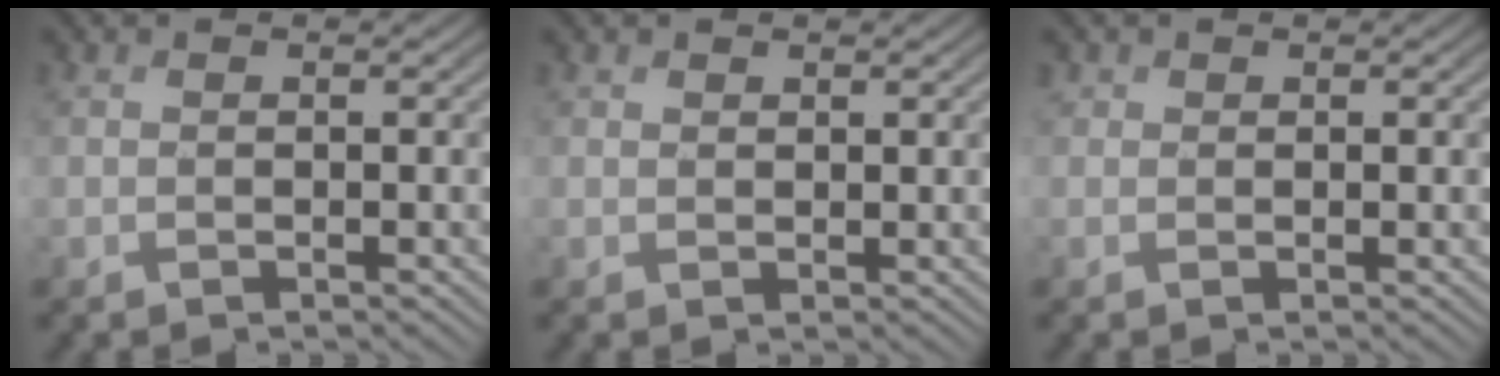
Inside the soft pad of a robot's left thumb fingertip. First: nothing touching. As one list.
[{"total": 0.8, "force": [0.7, 0.4, 0.1], "torque": [-0.003, -0.001, 0.014]}, {"total": 1.0, "force": [0.6, 0.7, 0.4], "torque": [-0.007, -0.002, 0.009]}]